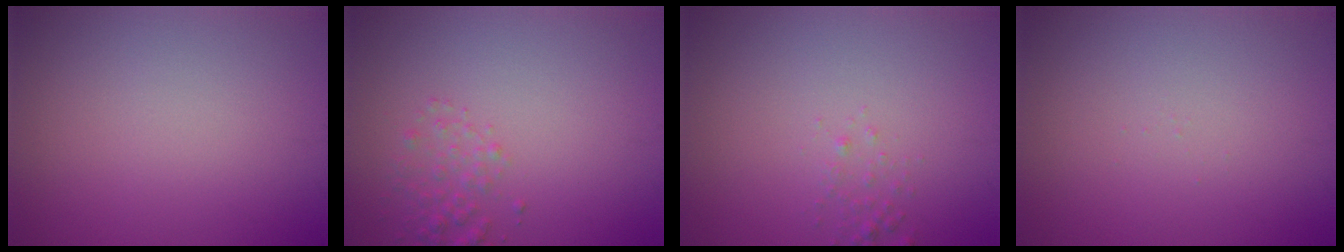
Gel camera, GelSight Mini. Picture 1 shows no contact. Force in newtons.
{"total": 1.8, "press": 1.8, "slide": 0.1}
{"total": 0.9, "press": 0.9, "slide": 0.1}
{"total": 0.0}